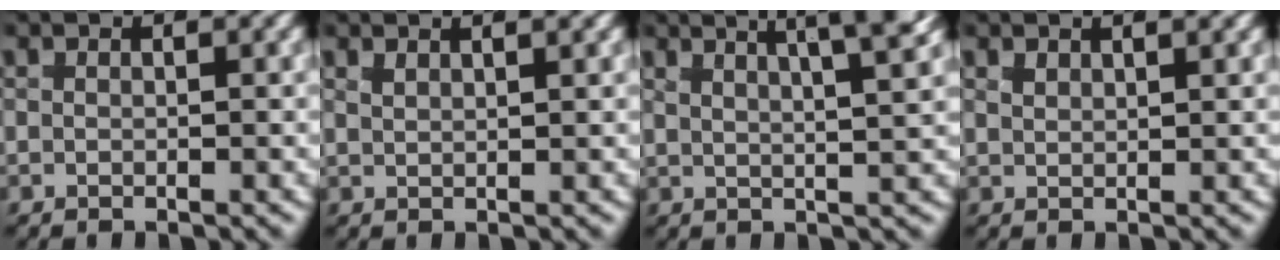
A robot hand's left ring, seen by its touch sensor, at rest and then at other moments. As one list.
[{"total": 1.8, "force": [1.4, 0.5, 0.9], "torque": [-0.013, 0.007, 0.023]}, {"total": 7.6, "force": [4.4, 3.3, 5.3], "torque": [-0.058, 0.020, 0.053]}, {"total": 1.3, "force": [1.1, 0.4, 0.6], "torque": [-0.013, 0.001, 0.020]}]